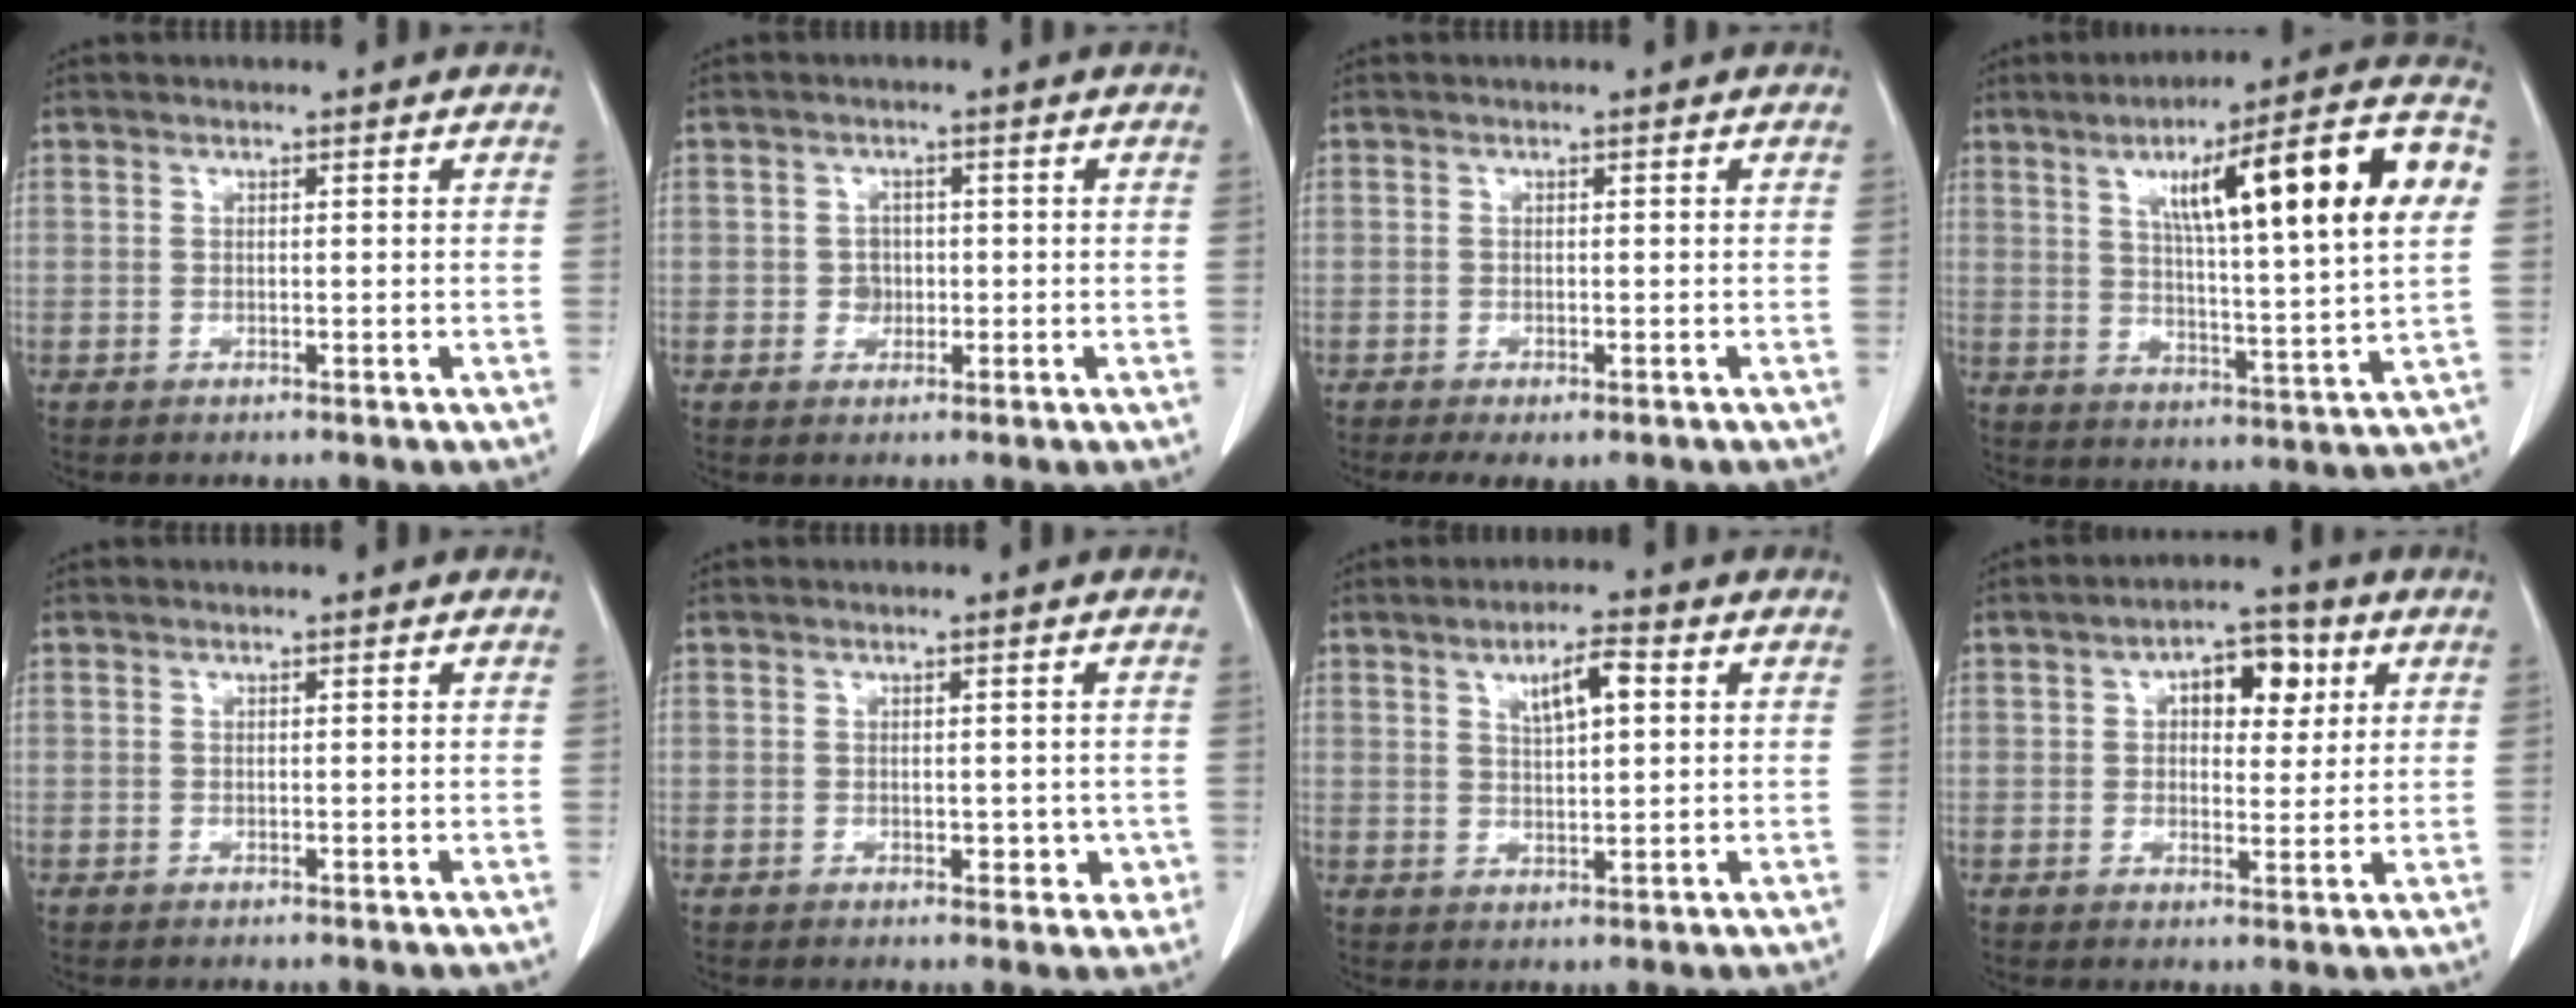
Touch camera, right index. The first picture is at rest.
{"total": 2.2, "force": [-0.3, 2.0, 0.9], "torque": [-0.010, 0.005, -0.003]}
{"total": 3.8, "force": [-2.6, 1.4, 2.4], "torque": [-0.033, -0.009, -0.034]}
{"total": 21.7, "force": [6.1, 1.3, 20.8], "torque": [-0.300, 0.024, 0.081]}
{"total": 0.0}
{"total": 3.3, "force": [-0.6, 2.1, 2.4], "torque": [-0.015, 0.004, -0.001]}
{"total": 5.3, "force": [2.0, 1.3, 4.8], "torque": [-0.082, 0.005, 0.037]}
{"total": 7.2, "force": [2.5, 3.7, 5.6], "torque": [-0.077, 0.022, 0.035]}